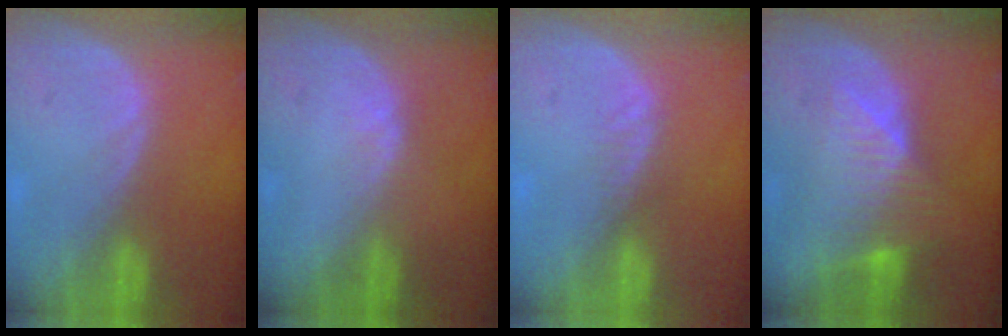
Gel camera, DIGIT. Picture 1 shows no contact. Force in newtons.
{"total": 1.2, "press": 0.9, "slide": 0.8}
{"total": 1.3, "press": 1.1, "slide": 0.7}
{"total": 7.9, "press": 6.9, "slide": 3.8}